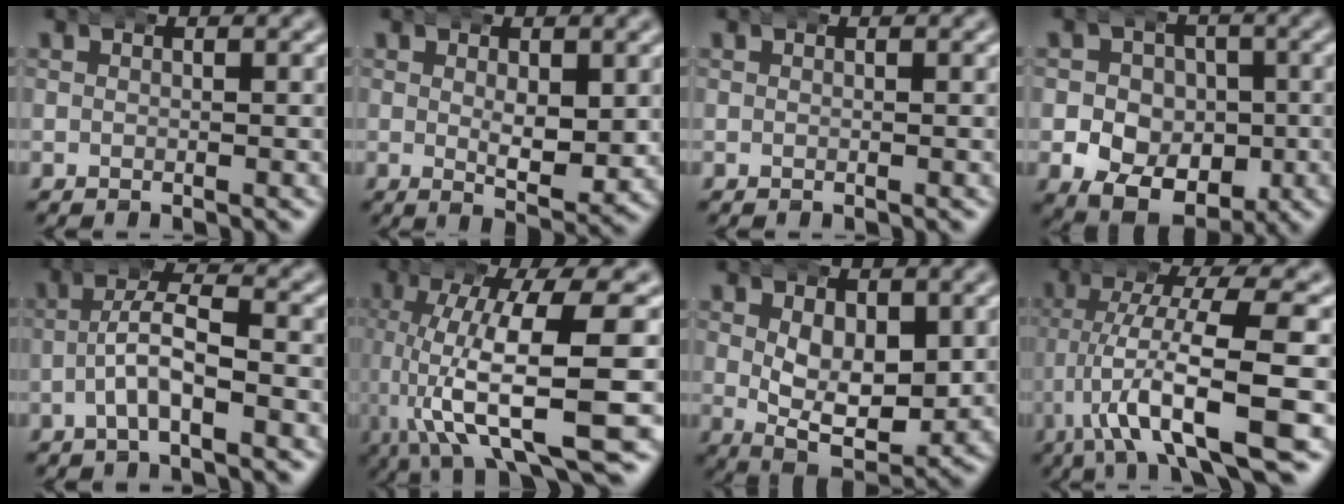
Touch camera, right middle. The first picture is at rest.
{"total": 3.8, "force": [0.3, 1.6, 3.5], "torque": [-0.058, -0.019, 0.010]}
{"total": 0.0}
{"total": 10.0, "force": [-2.8, 8.3, 4.9], "torque": [-0.080, -0.049, -0.032]}
{"total": 4.6, "force": [-1.2, 1.9, 4.0], "torque": [-0.059, 0.009, -0.030]}
{"total": 11.5, "force": [-2.1, 4.8, 10.2], "torque": [-0.190, -0.029, -0.015]}
{"total": 8.5, "force": [0.2, 5.4, 6.5], "torque": [-0.096, -0.025, 0.007]}
{"total": 9.7, "force": [-2.7, 2.8, 8.9], "torque": [-0.164, -0.017, -0.035]}